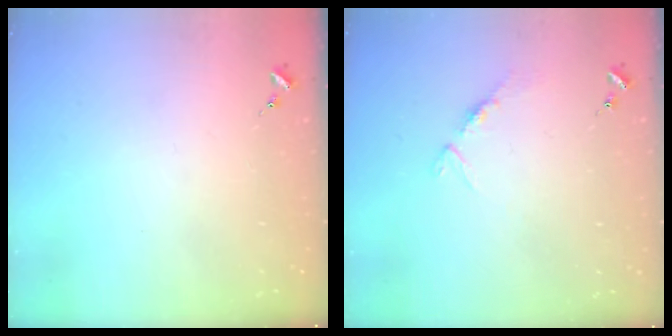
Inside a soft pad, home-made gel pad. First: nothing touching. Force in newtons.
{"total": 5.9, "press": 5.9, "slide": 0.5}